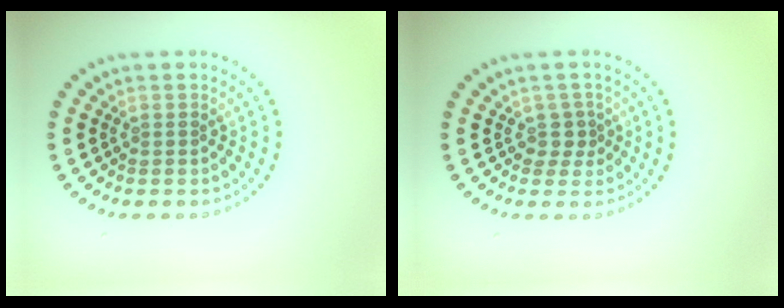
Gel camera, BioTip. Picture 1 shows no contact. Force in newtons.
{"total": 1.5, "press": 1.1, "slide": 1.0}